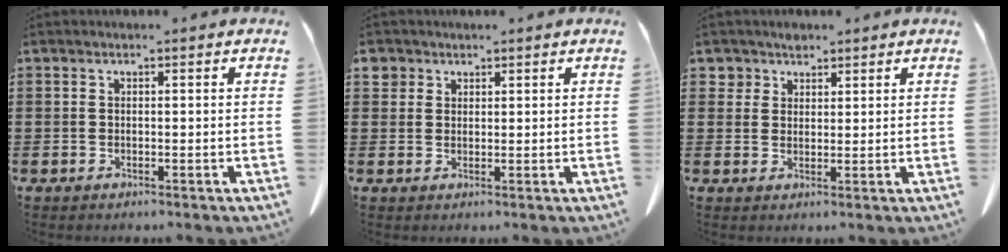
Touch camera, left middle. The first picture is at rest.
{"total": 2.2, "force": [1.5, 1.5, 0.3], "torque": [-0.004, 0.003, 0.027]}
{"total": 2.9, "force": [2.1, 2.0, 0.3], "torque": [-0.009, 0.007, 0.038]}